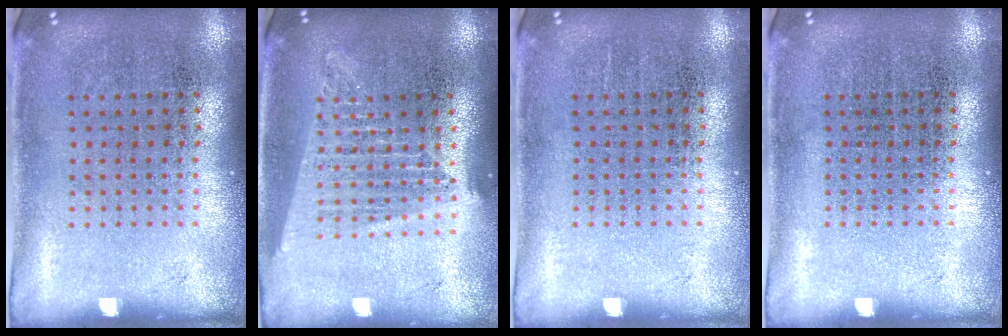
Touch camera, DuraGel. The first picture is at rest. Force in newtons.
{"total": 1.8, "press": 1.6, "slide": 0.8}
{"total": 0.0}
{"total": 0.0}